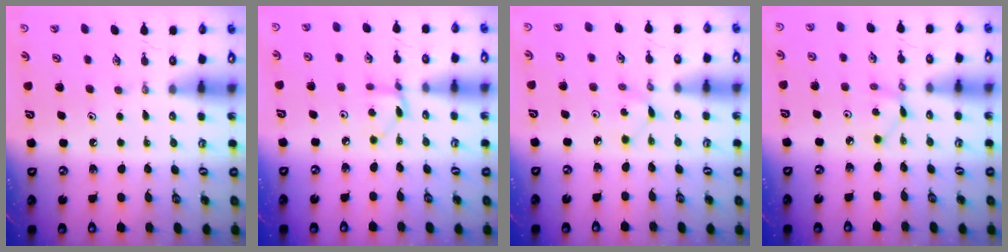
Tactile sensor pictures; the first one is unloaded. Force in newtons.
{"total": 4.0, "press": 3.9, "slide": 0.4}
{"total": 2.6, "press": 2.6, "slide": 0.3}
{"total": 2.1, "press": 2.1, "slide": 0.1}